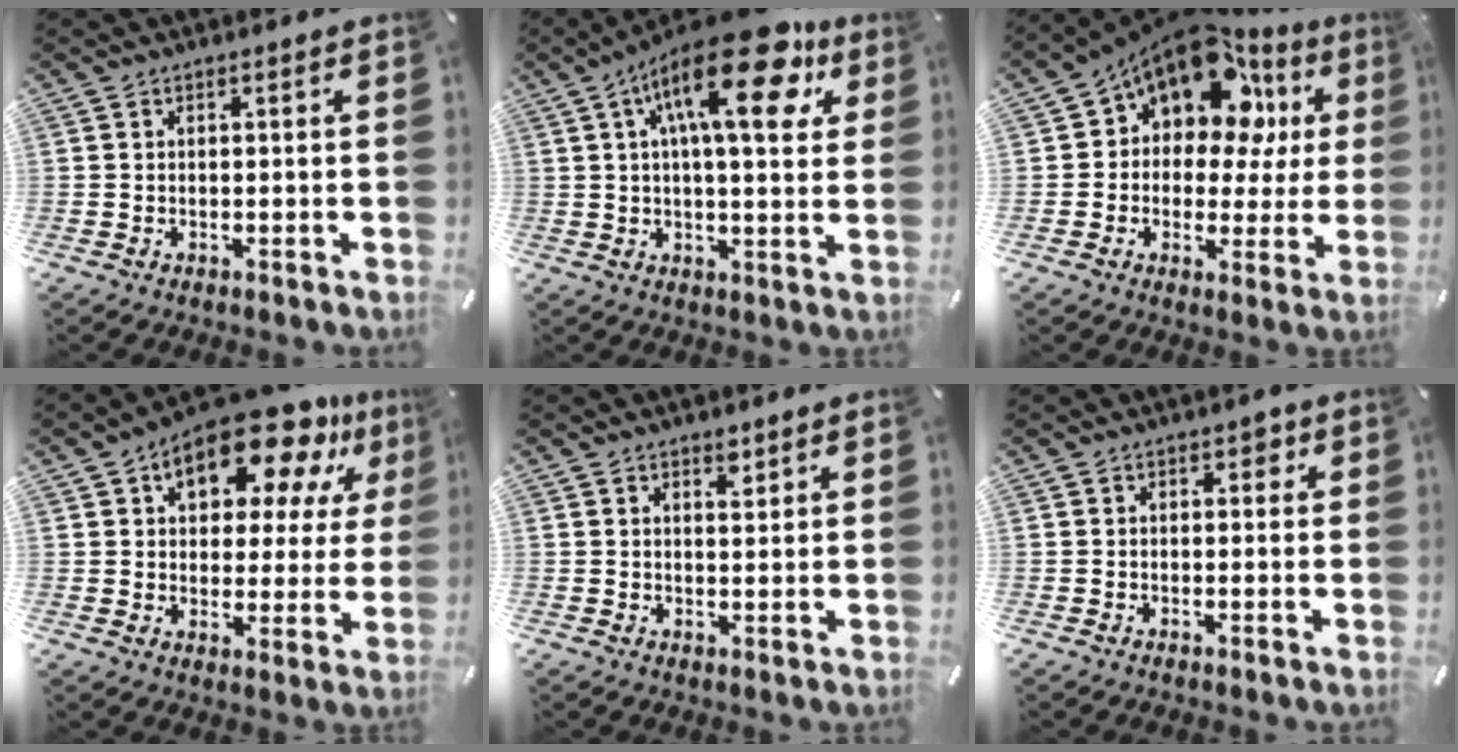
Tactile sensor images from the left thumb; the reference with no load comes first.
{"total": 20.2, "force": [9.3, 7.3, 16.3], "torque": [-0.272, -0.041, 0.141]}
{"total": 14.0, "force": [8.1, 8.7, 7.4], "torque": [-0.125, -0.061, 0.145]}
{"total": 17.7, "force": [10.7, 8.7, 11.1], "torque": [-0.167, -0.058, 0.177]}
{"total": 2.4, "force": [1.5, 1.3, 1.3], "torque": [-0.004, -0.010, 0.023]}
{"total": 1.8, "force": [0.3, 1.4, 1.1], "torque": [-0.008, 0.002, 0.000]}